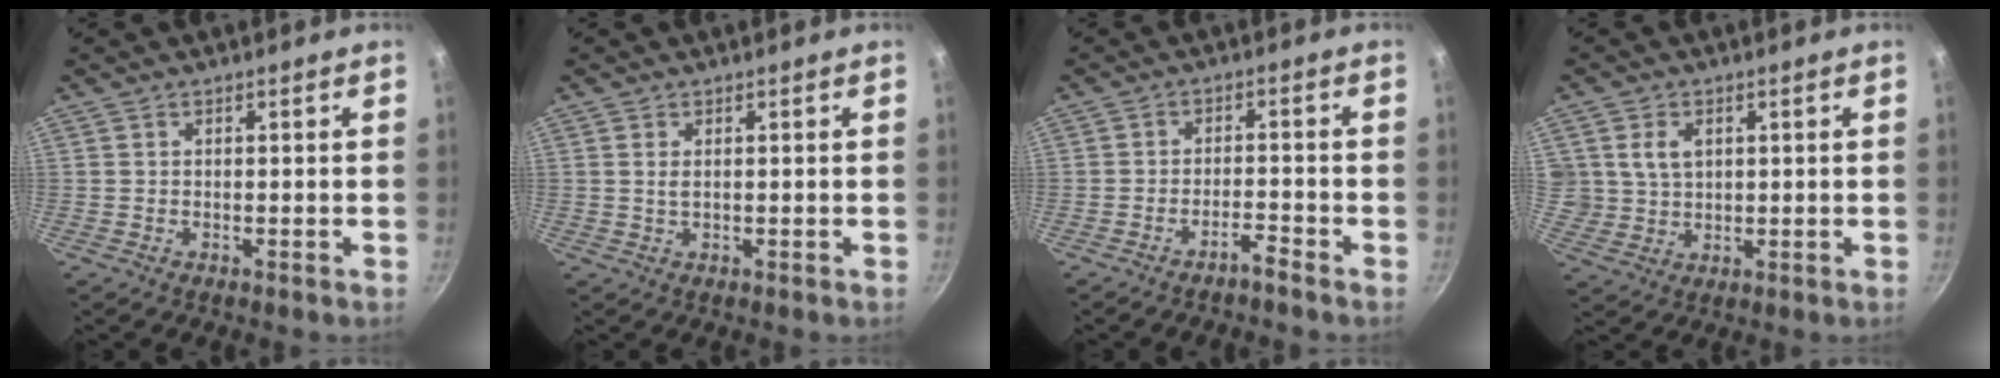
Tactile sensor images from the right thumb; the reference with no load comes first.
{"total": 0.8, "force": [0.2, 0.5, 0.6], "torque": [-0.013, 0.001, 0.004]}
{"total": 2.7, "force": [-2.4, 0.1, 1.2], "torque": [-0.020, 0.024, -0.038]}
{"total": 5.6, "force": [1.8, 4.3, 3.1], "torque": [-0.040, -0.004, 0.041]}